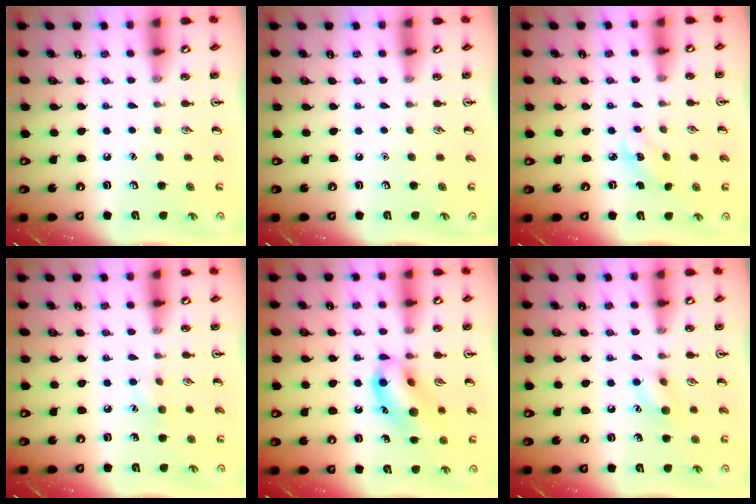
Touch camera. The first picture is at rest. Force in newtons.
{"total": 0.0}
{"total": 2.3, "press": 2.1, "slide": 0.8}
{"total": 6.5, "press": 6.2, "slide": 2.0}
{"total": 13.8, "press": 13.6, "slide": 2.4}
{"total": 7.4, "press": 7.2, "slide": 1.5}